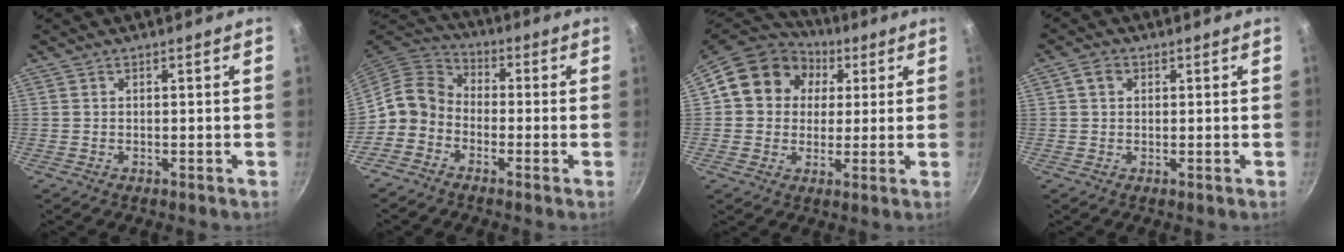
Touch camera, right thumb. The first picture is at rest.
{"total": 8.2, "force": [-2.5, 6.1, 4.8], "torque": [-0.073, 0.044, -0.070]}
{"total": 14.7, "force": [3.8, 12.6, 6.6], "torque": [-0.087, 0.017, 0.049]}
{"total": 2.8, "force": [0.9, 2.2, 1.5], "torque": [-0.019, 0.004, 0.011]}